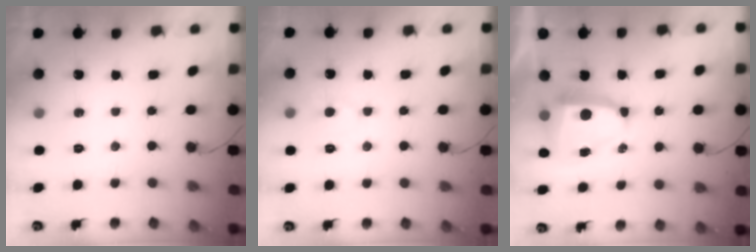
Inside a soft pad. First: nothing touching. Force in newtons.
{"total": 5.6, "press": 5.6, "slide": 0.3}
{"total": 7.5, "press": 7.5, "slide": 0.8}